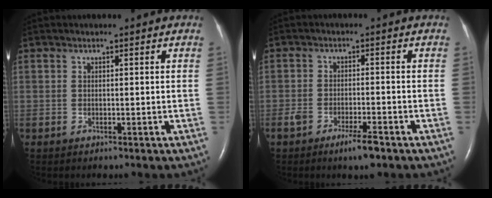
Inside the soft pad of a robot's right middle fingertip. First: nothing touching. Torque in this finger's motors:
{"motor_torque": [0.26, -0.24, 0.08, 0.05]}